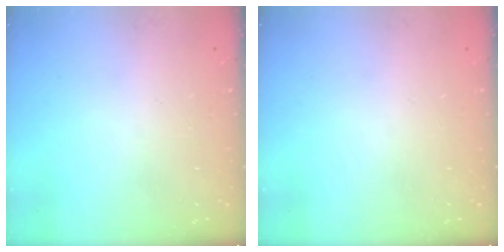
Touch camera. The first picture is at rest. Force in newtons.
{"total": 0.0}